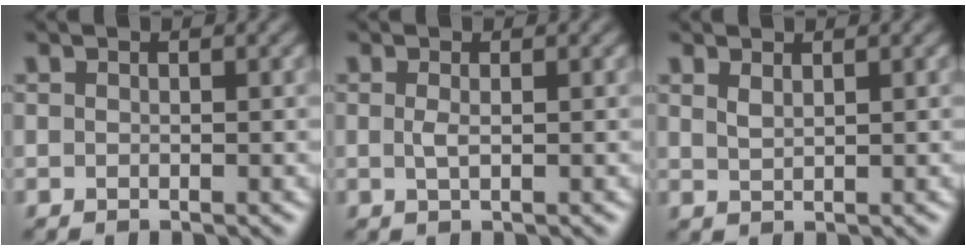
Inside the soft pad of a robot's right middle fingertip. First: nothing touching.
{"total": 0.9, "force": [0.1, 0.2, 0.9], "torque": [-0.020, -0.001, 0.001]}
{"total": 1.1, "force": [0.8, 0.3, 0.6], "torque": [-0.017, -0.001, 0.019]}